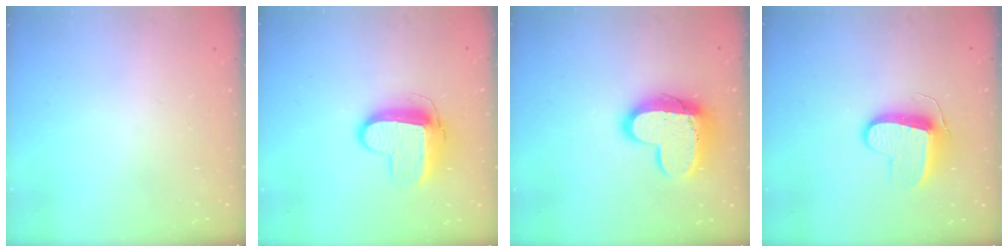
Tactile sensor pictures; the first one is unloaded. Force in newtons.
{"total": 11.1, "press": 11.1, "slide": 1.0}
{"total": 14.3, "press": 14.3, "slide": 1.2}
{"total": 9.9, "press": 9.9, "slide": 0.2}